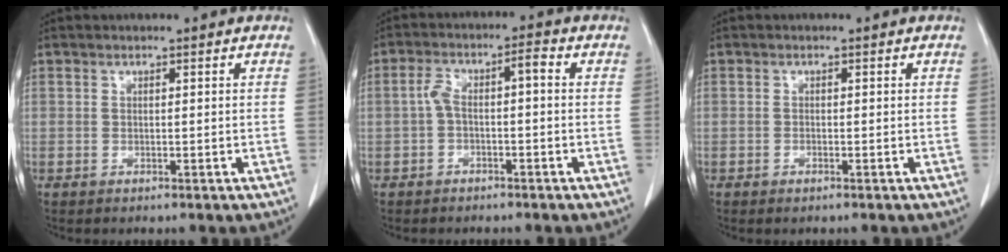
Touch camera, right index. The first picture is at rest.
{"total": 4.9, "force": [-0.5, 1.5, 4.6], "torque": [-0.094, 0.034, -0.009]}
{"total": 0.8, "force": [-0.5, 0.2, 0.5], "torque": [-0.011, -0.002, -0.006]}